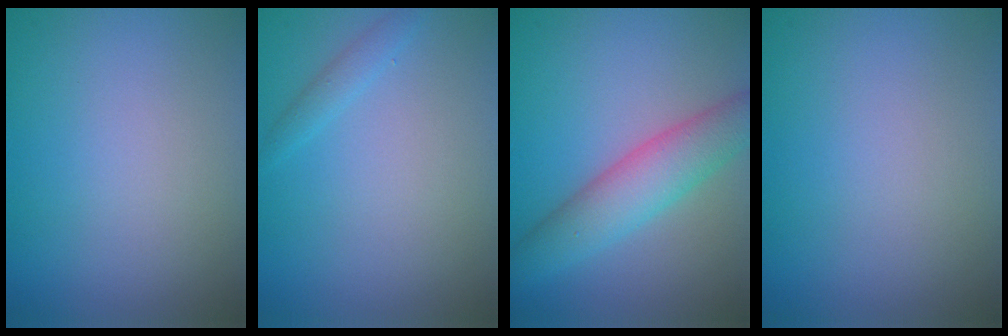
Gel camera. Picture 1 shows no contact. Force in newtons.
{"total": 1.1, "press": 1.1, "slide": 0.1}
{"total": 5.1, "press": 5.1, "slide": 0.2}
{"total": 0.0}